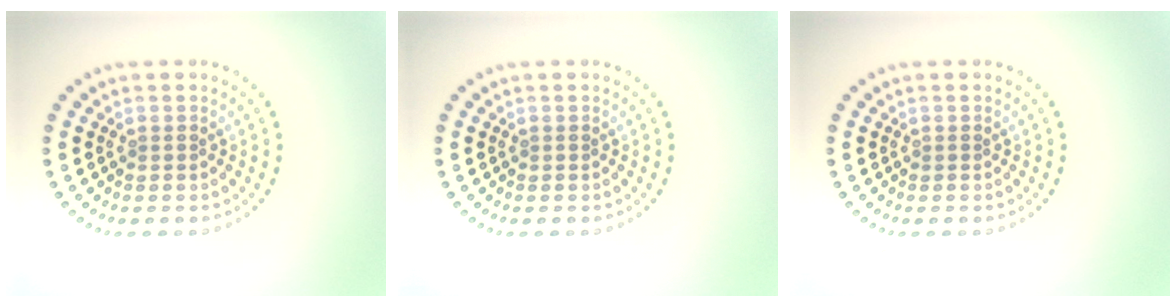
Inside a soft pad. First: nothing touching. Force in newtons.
{"total": 0.0}
{"total": 0.0}